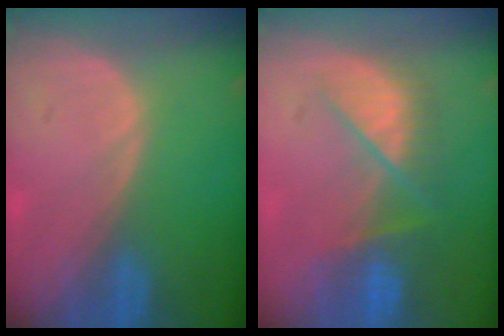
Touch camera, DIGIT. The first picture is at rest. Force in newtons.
{"total": 7.6, "press": 7.1, "slide": 2.6}